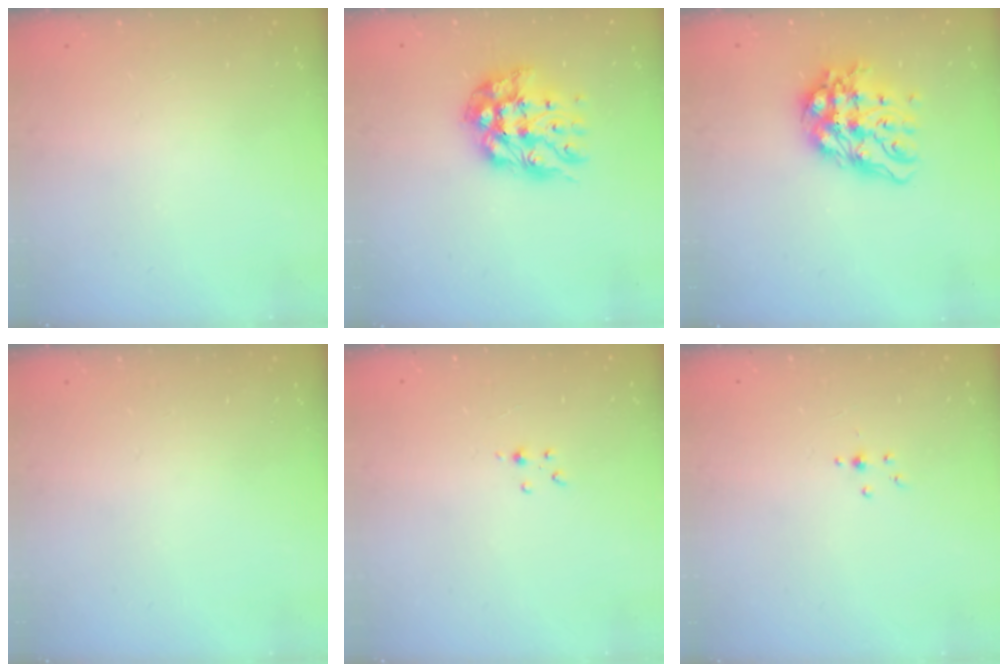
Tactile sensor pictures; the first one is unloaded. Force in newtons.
{"total": 13.4, "press": 13.3, "slide": 1.2}
{"total": 13.0, "press": 12.9, "slide": 1.5}
{"total": 0.0}
{"total": 2.8, "press": 2.8, "slide": 0.4}
{"total": 2.5, "press": 2.3, "slide": 1.0}